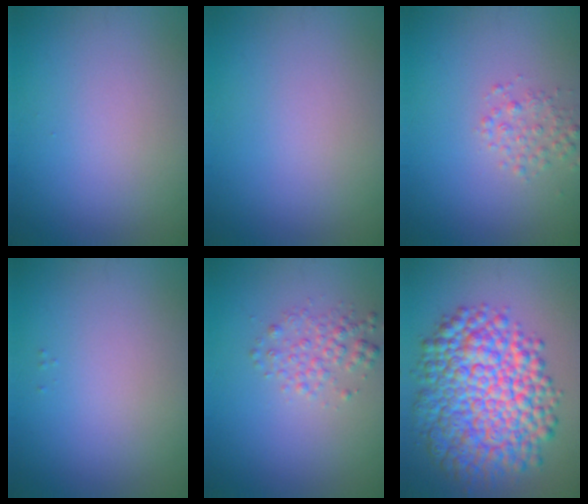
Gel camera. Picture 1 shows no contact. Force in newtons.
{"total": 0.0}
{"total": 1.8, "press": 1.8, "slide": 0.1}
{"total": 0.0}
{"total": 2.1, "press": 2.1, "slide": 0.1}
{"total": 11.6, "press": 11.5, "slide": 0.3}